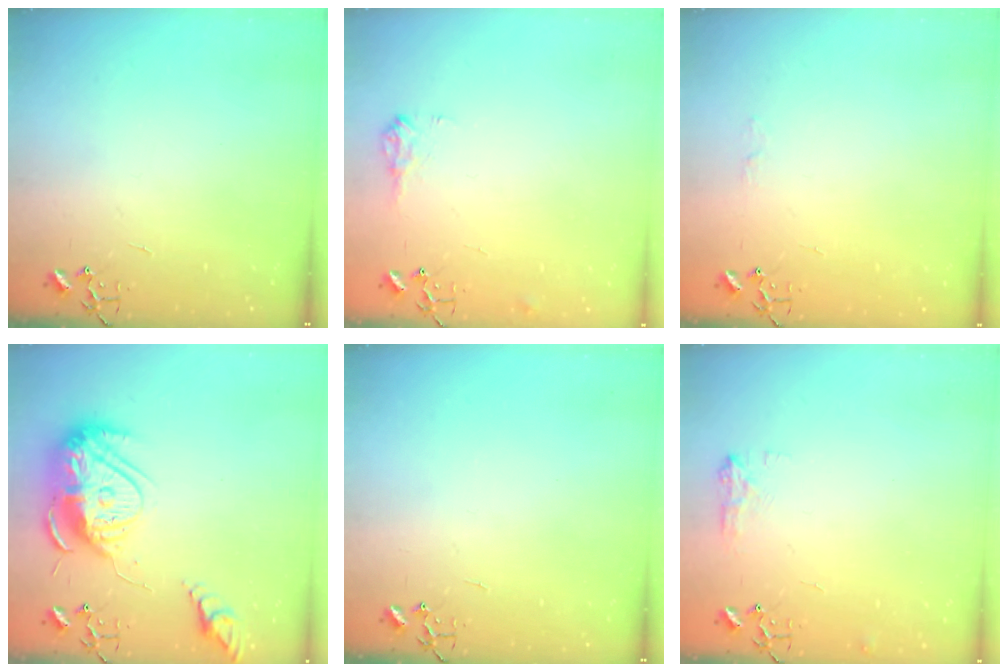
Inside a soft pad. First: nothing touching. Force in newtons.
{"total": 7.7, "press": 7.7, "slide": 0.1}
{"total": 3.3, "press": 3.2, "slide": 0.5}
{"total": 17.0, "press": 16.9, "slide": 1.5}
{"total": 0.0}
{"total": 7.4, "press": 7.4, "slide": 0.5}